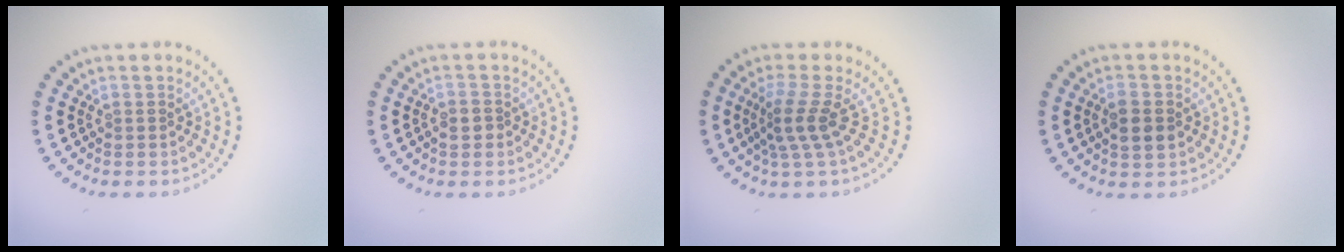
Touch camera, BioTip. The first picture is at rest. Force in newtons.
{"total": 1.0, "press": 1.0, "slide": 0.2}
{"total": 2.9, "press": 1.9, "slide": 2.2}
{"total": 2.3, "press": 2.3, "slide": 0.3}